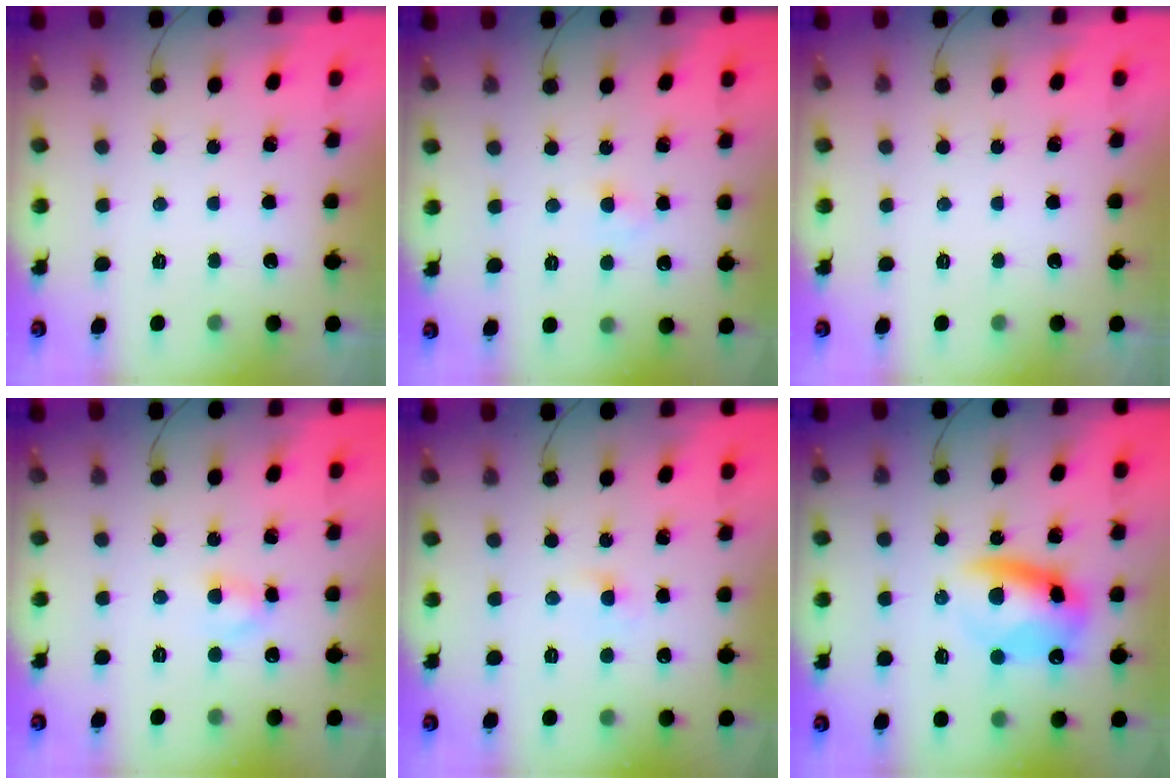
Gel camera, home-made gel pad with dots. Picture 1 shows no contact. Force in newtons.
{"total": 1.8, "press": 1.5, "slide": 0.9}
{"total": 0.0}
{"total": 2.7, "press": 2.5, "slide": 1.0}
{"total": 1.8, "press": 1.6, "slide": 0.8}
{"total": 12.2, "press": 11.8, "slide": 2.9}